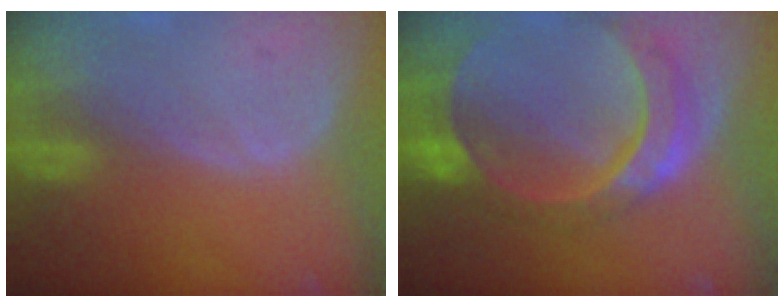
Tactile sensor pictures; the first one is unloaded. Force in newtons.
{"total": 11.0, "press": 9.2, "slide": 6.1}